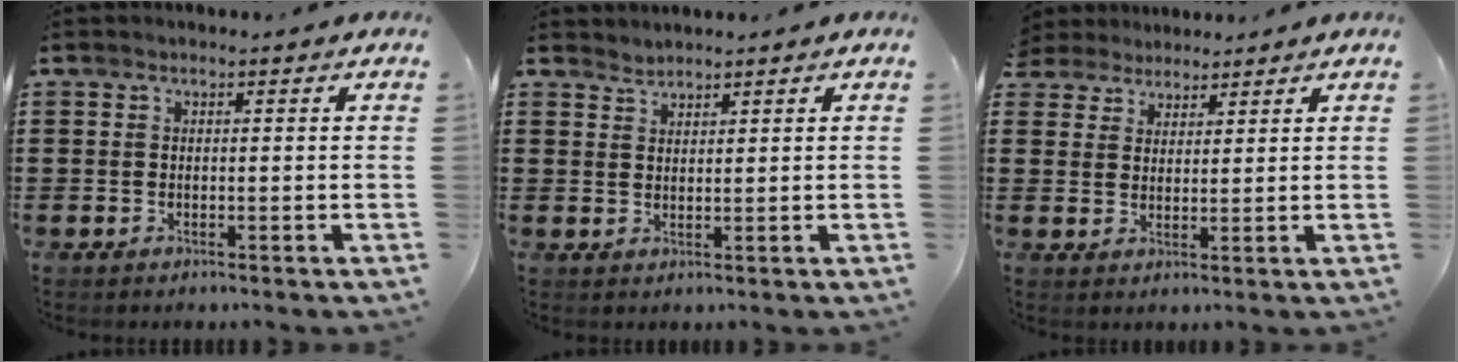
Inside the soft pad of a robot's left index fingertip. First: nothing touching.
{"total": 1.5, "force": [1.4, 0.0, -0.4], "torque": [0.005, 0.000, 0.029]}
{"total": 3.1, "force": [2.7, 1.4, -0.5], "torque": [-0.004, 0.001, 0.051]}